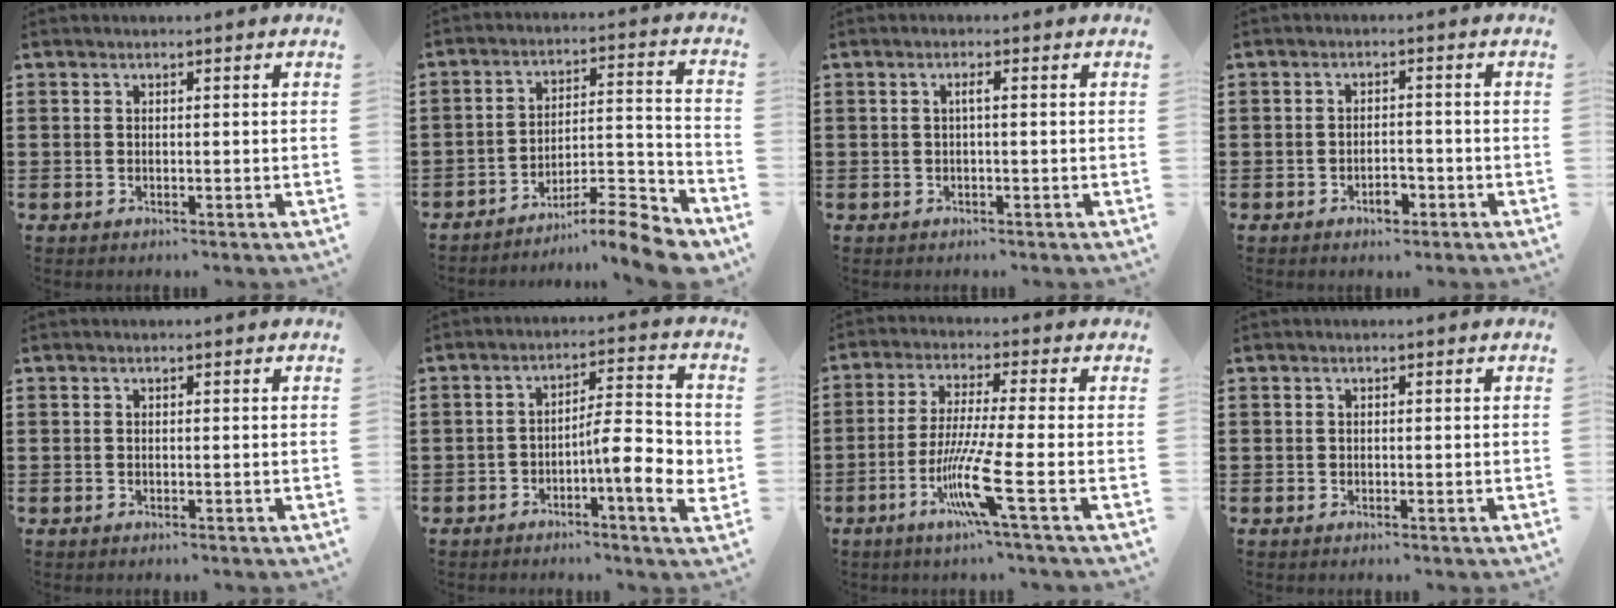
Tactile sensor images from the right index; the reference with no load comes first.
{"total": 9.5, "force": [-8.4, 1.1, 4.2], "torque": [-0.049, 0.019, -0.163]}
{"total": 1.2, "force": [-0.1, 0.1, 1.2], "torque": [-0.022, 0.000, -0.003]}
{"total": 3.0, "force": [-1.8, 1.3, 2.0], "torque": [-0.036, 0.003, -0.033]}
{"total": 0.0}
{"total": 8.4, "force": [-2.3, 2.0, 7.9], "torque": [-0.115, -0.009, -0.040]}
{"total": 9.8, "force": [-3.8, -0.2, 9.0], "torque": [-0.193, -0.021, -0.078]}
{"total": 0.0}